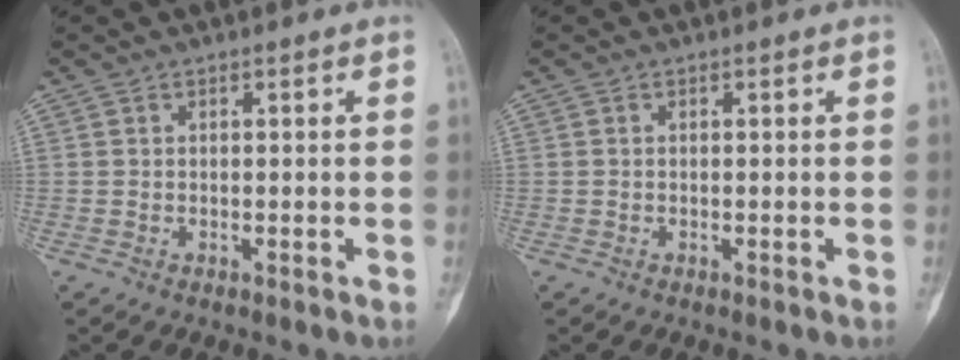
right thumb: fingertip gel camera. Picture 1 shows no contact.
{"total": 0.0}